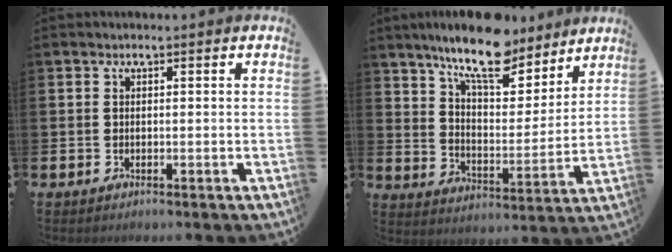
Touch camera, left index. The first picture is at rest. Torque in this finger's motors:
{"motor_torque": [2.14, 0.00, 1.05, 0.21]}